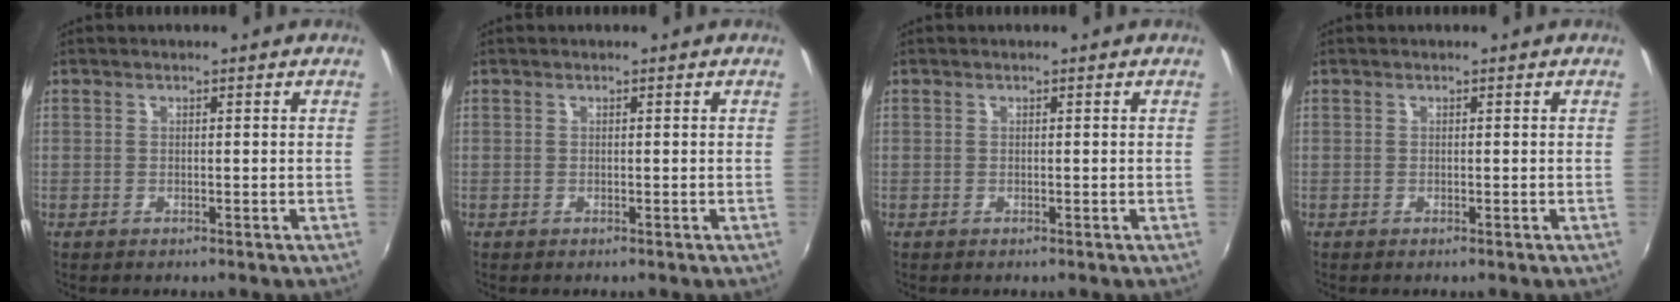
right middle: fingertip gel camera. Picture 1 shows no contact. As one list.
[{"total": 0.0}, {"total": 0.0}, {"total": 0.0}]